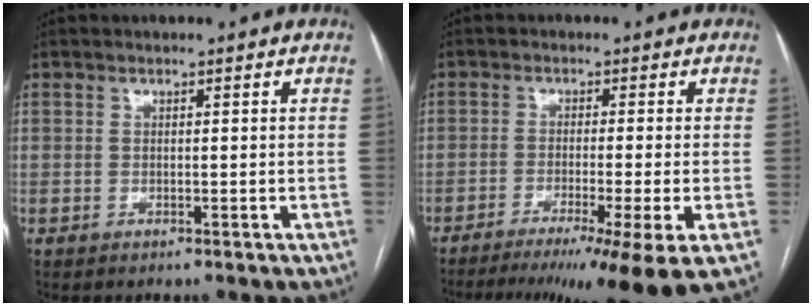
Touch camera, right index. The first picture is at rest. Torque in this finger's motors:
{"motor_torque": [1.67, -0.47, 0.78, 0.18]}